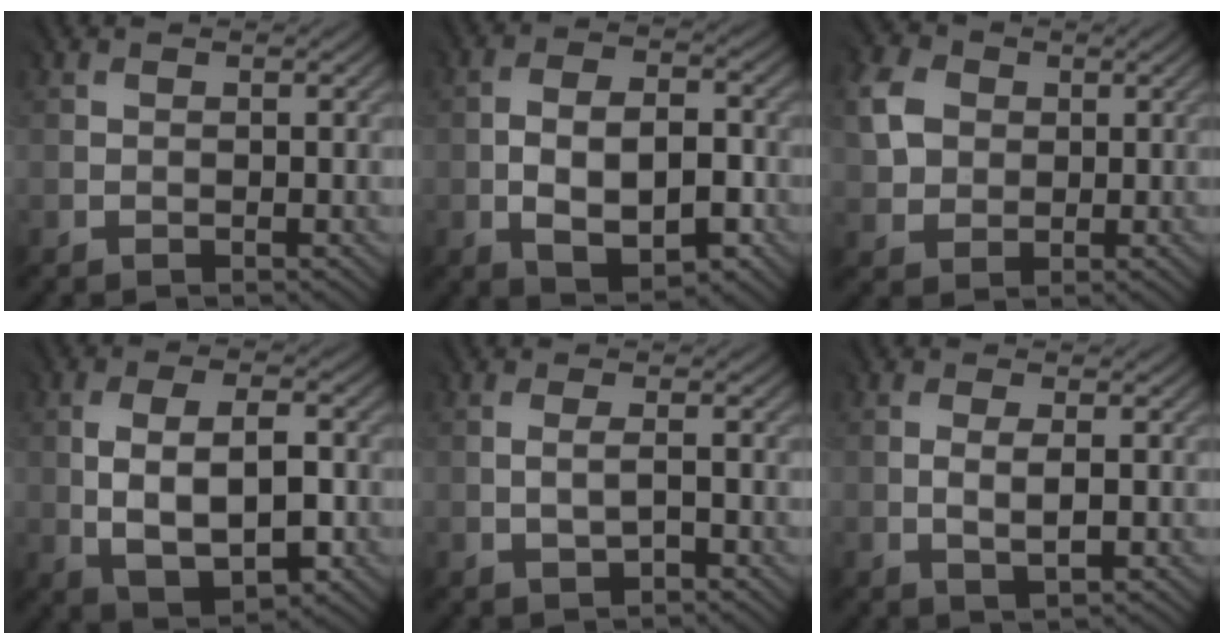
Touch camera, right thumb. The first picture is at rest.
{"total": 8.0, "force": [-2.3, 4.4, 6.2], "torque": [-0.109, -0.009, -0.038]}
{"total": 4.6, "force": [1.1, 4.1, 1.8], "torque": [-0.063, 0.008, 0.018]}
{"total": 8.4, "force": [-0.8, 4.5, 7.1], "torque": [-0.138, -0.007, -0.010]}
{"total": 1.3, "force": [-0.6, 0.4, 1.1], "torque": [-0.025, -0.004, -0.010]}
{"total": 2.0, "force": [-0.2, 0.5, 1.9], "torque": [-0.042, -0.002, -0.001]}